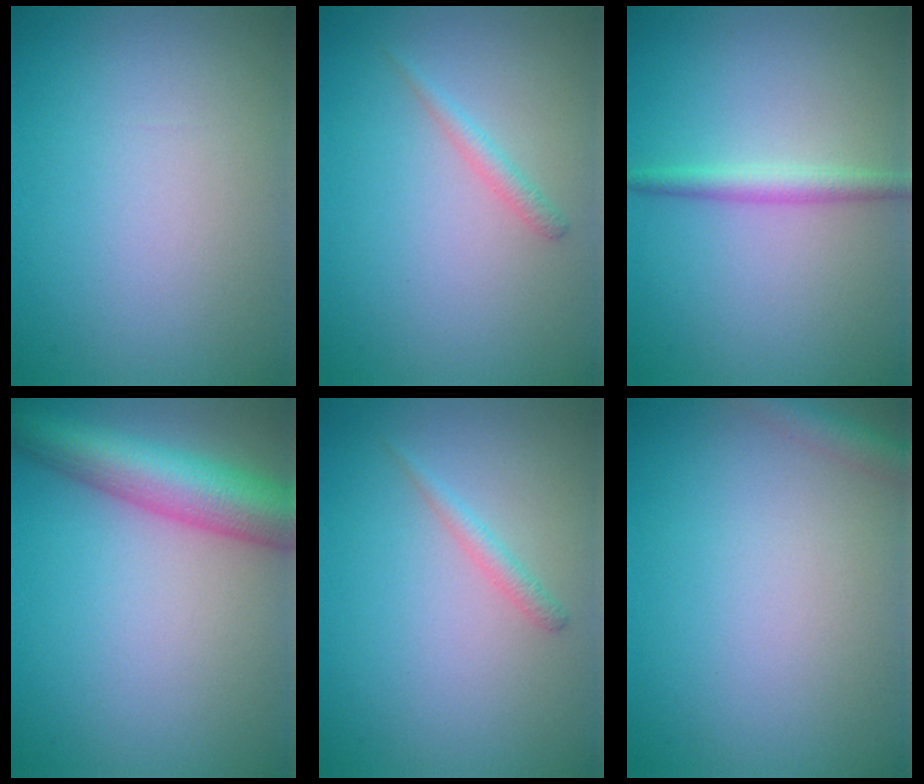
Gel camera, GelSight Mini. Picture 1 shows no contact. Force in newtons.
{"total": 1.2, "press": 1.2, "slide": 0.1}
{"total": 2.0, "press": 2.0, "slide": 0.0}
{"total": 7.7, "press": 7.7, "slide": 0.3}
{"total": 1.2, "press": 1.2, "slide": 0.1}
{"total": 2.0, "press": 2.0, "slide": 0.1}